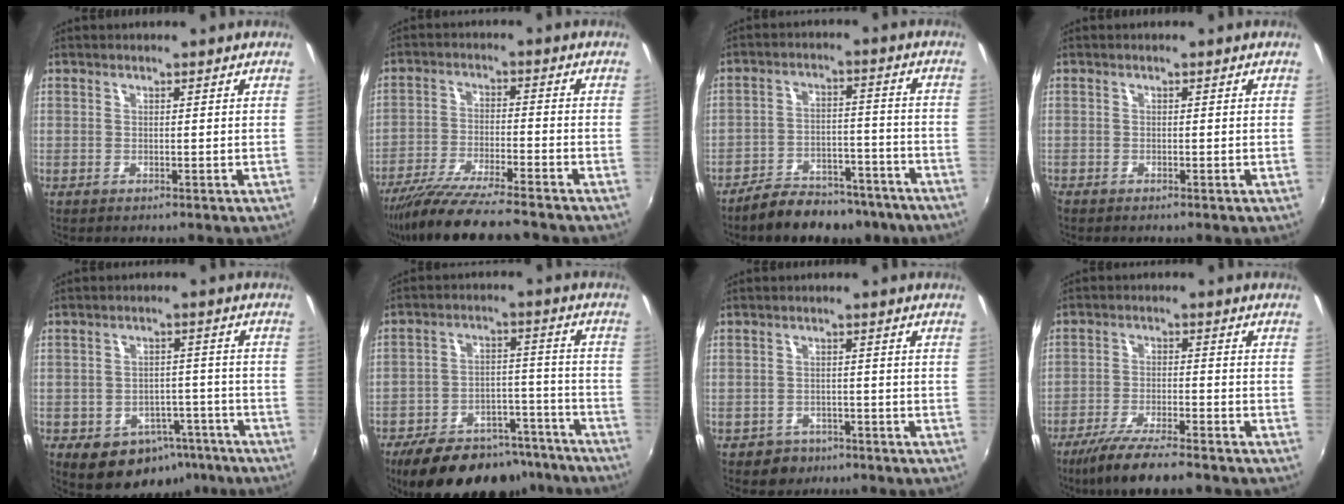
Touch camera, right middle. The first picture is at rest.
{"total": 13.2, "force": [-11.5, 0.6, 6.6], "torque": [-0.141, -0.034, -0.198]}
{"total": 15.1, "force": [-12.7, 5.7, 6.0], "torque": [-0.116, 0.006, -0.166]}
{"total": 0.6, "force": [-0.5, 0.2, 0.0], "torque": [-0.001, -0.003, -0.015]}
{"total": 12.1, "force": [-6.9, 8.4, 5.2], "torque": [-0.089, 0.022, -0.067]}
{"total": 21.0, "force": [-16.8, 9.3, 8.5], "torque": [-0.163, 0.031, -0.224]}
{"total": 4.2, "force": [-2.6, 3.2, 0.6], "torque": [-0.027, 0.001, -0.035]}
{"total": 10.4, "force": [-8.5, 1.3, 5.9], "torque": [-0.127, -0.025, -0.145]}